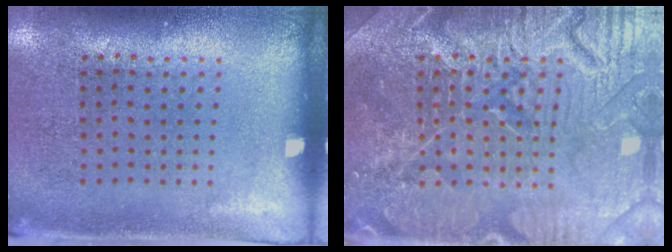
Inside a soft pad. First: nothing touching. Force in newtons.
{"total": 5.6, "press": 5.6, "slide": 0.6}